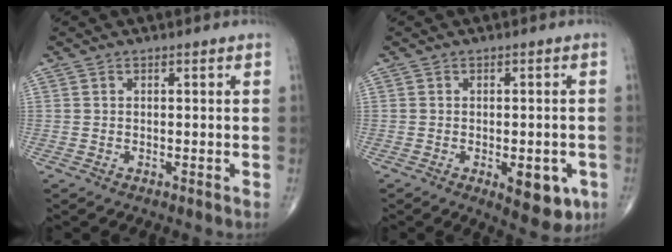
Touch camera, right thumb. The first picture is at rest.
{"total": 7.9, "force": [-2.8, 3.5, 6.5], "torque": [-0.065, -0.001, -0.026]}